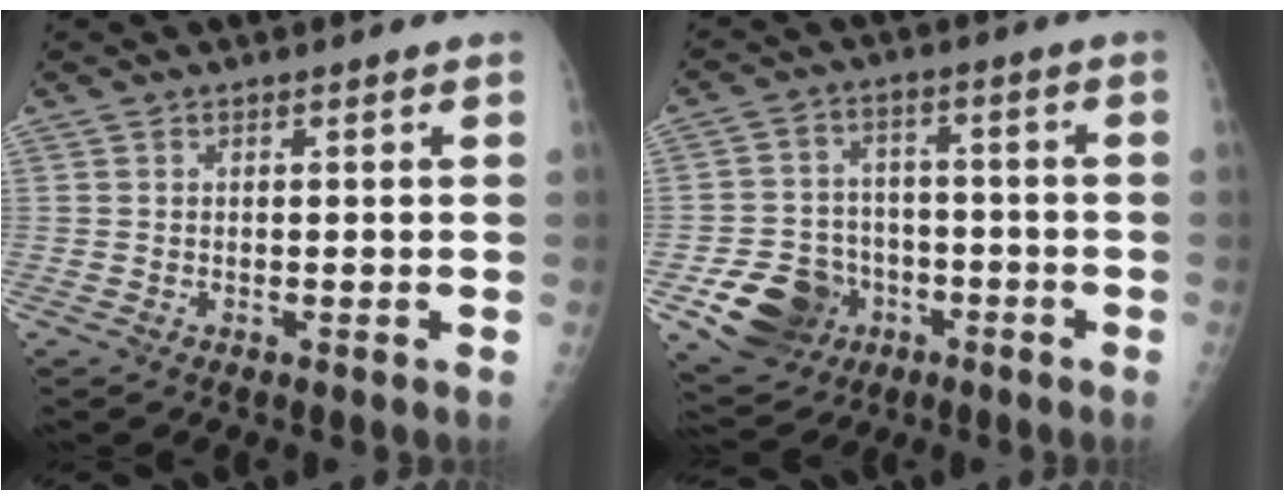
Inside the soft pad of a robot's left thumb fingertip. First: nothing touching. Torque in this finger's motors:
{"motor_torque": [-0.82, 1.21, 0.17, 0.14, 0.00]}